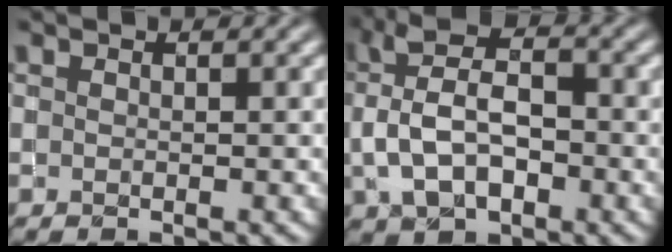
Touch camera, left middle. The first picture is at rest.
{"total": 5.8, "force": [-0.2, 3.7, 4.4], "torque": [-0.086, 0.012, -0.006]}